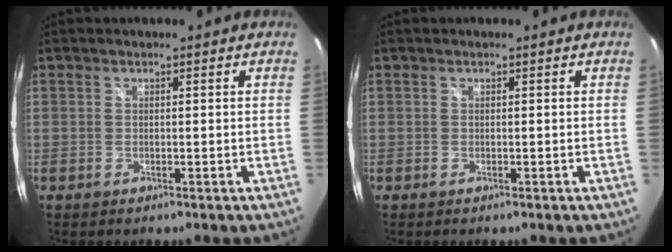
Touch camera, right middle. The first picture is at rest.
{"total": 0.0}